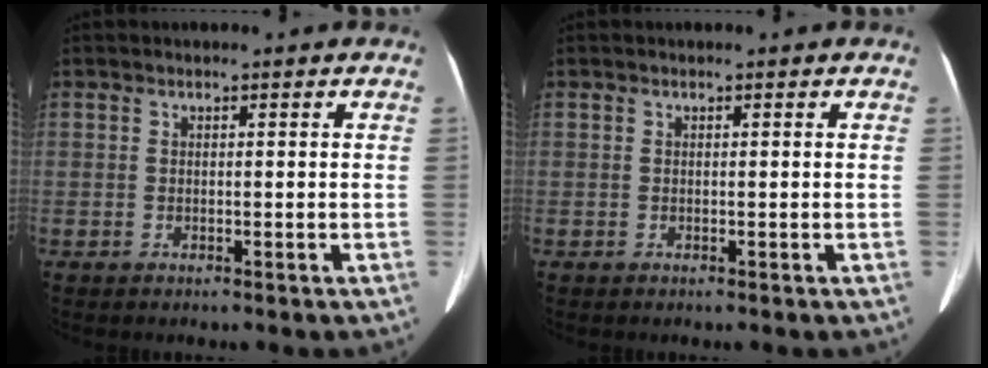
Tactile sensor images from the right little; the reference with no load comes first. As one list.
[{"total": 0.0}]